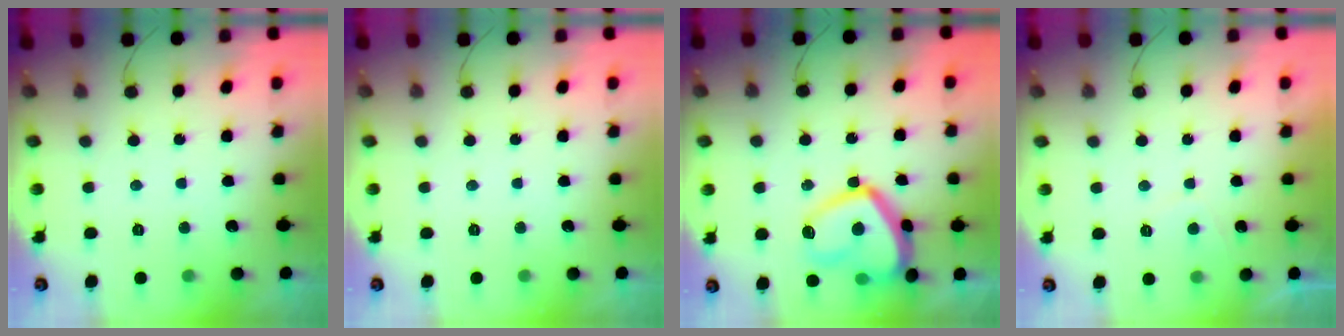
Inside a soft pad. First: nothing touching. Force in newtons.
{"total": 0.0}
{"total": 15.6, "press": 15.5, "slide": 1.1}
{"total": 2.3, "press": 2.2, "slide": 0.6}